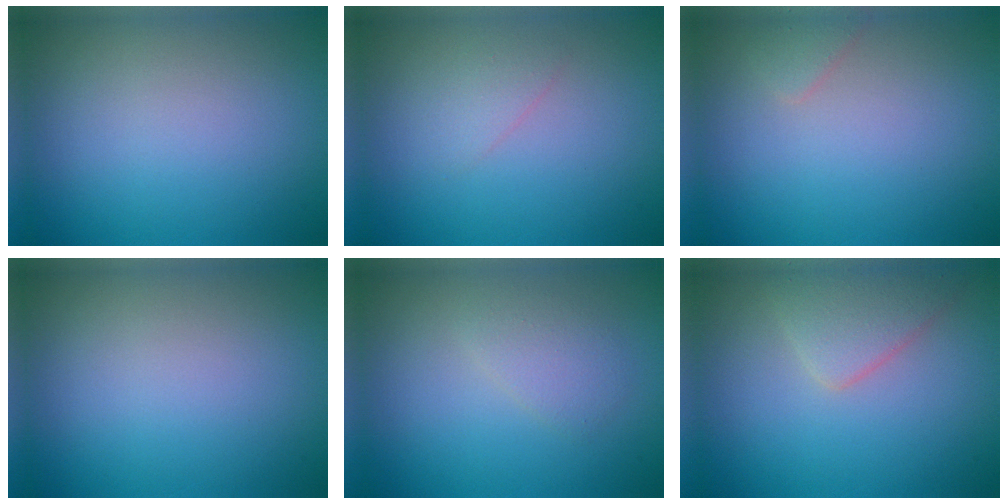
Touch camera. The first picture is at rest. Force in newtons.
{"total": 1.0, "press": 1.0, "slide": 0.0}
{"total": 0.9, "press": 0.9, "slide": 0.1}
{"total": 0.0}
{"total": 1.6, "press": 1.6, "slide": 0.0}
{"total": 2.7, "press": 2.7, "slide": 0.0}